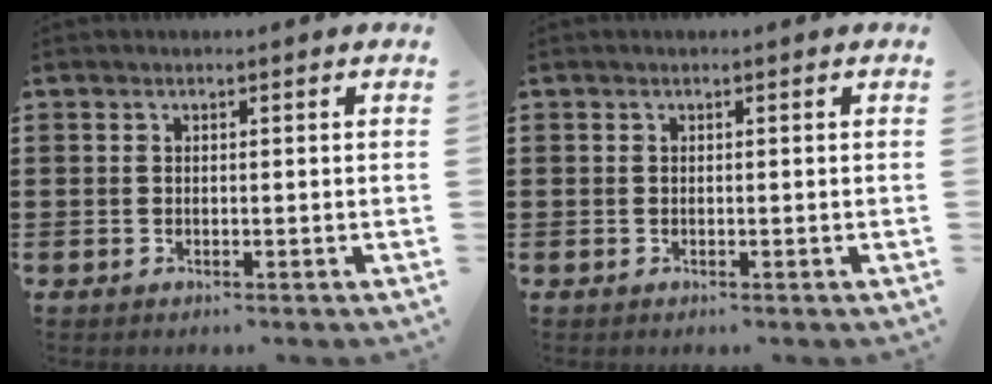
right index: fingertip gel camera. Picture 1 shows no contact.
{"total": 0.0}